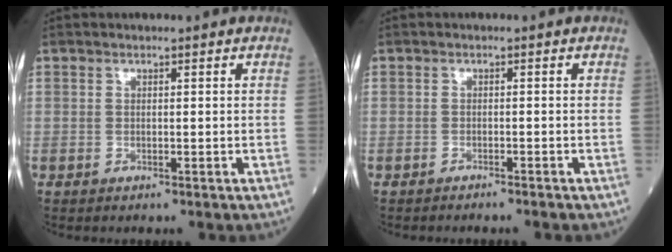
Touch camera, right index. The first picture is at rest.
{"total": 2.5, "force": [-2.3, 0.2, 0.9], "torque": [-0.015, -0.002, -0.028]}